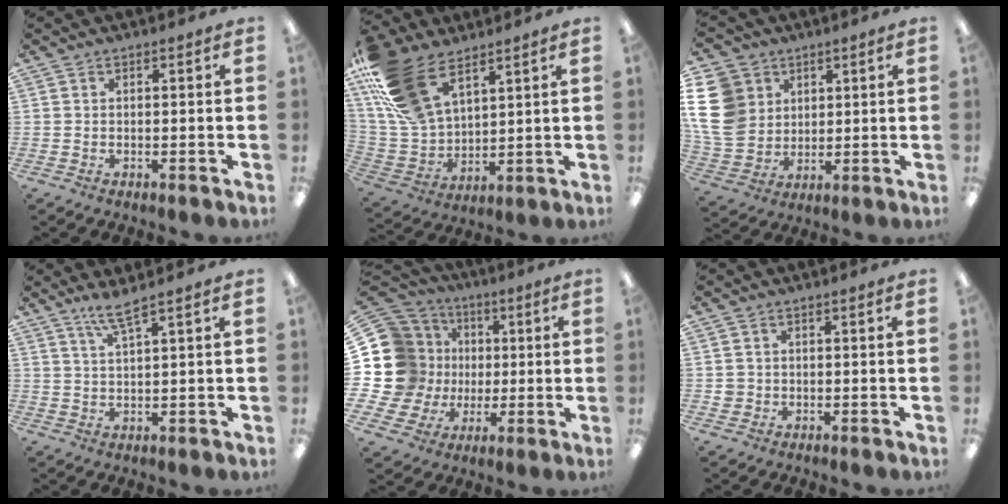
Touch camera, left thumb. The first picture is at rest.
{"total": 20.5, "force": [12.1, 11.1, 12.2], "torque": [-0.294, -0.049, 0.228]}
{"total": 15.4, "force": [4.2, 13.0, 7.1], "torque": [-0.160, -0.008, 0.085]}
{"total": 4.5, "force": [3.5, 0.0, 2.8], "torque": [-0.065, -0.008, 0.060]}
{"total": 17.3, "force": [1.6, 16.3, 5.7], "torque": [-0.146, -0.008, 0.067]}
{"total": 2.0, "force": [0.0, 2.0, 0.3], "torque": [-0.007, 0.005, -0.003]}